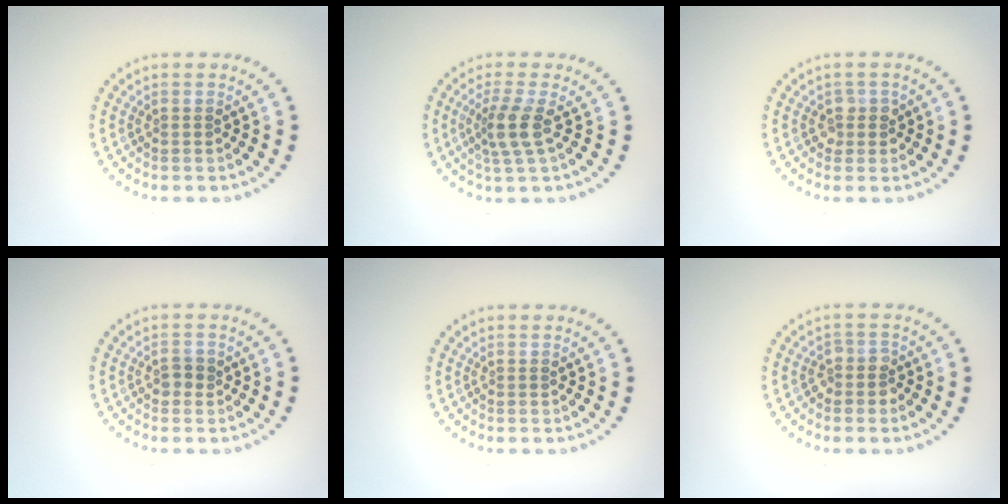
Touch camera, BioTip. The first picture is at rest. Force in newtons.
{"total": 2.8, "press": 2.1, "slide": 1.8}
{"total": 1.5, "press": 1.3, "slide": 0.7}
{"total": 1.2, "press": 1.2, "slide": 0.3}
{"total": 0.0}
{"total": 1.7, "press": 1.4, "slide": 0.9}